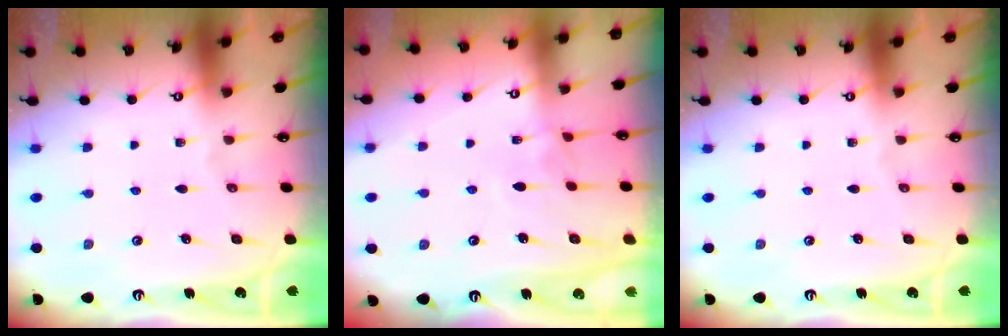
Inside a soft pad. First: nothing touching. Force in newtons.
{"total": 2.8, "press": 2.8, "slide": 0.4}
{"total": 0.0}